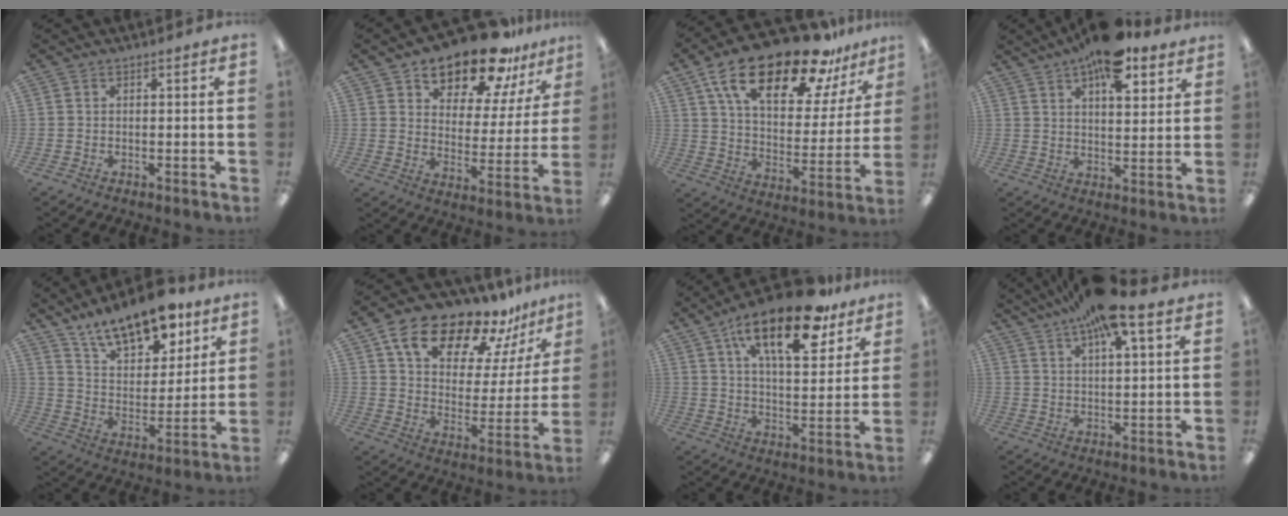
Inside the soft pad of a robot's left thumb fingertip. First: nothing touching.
{"total": 16.0, "force": [13.8, 5.9, 5.6], "torque": [-0.096, -0.104, 0.244]}
{"total": 25.0, "force": [16.6, 10.1, 15.7], "torque": [-0.270, -0.092, 0.282]}
{"total": 12.8, "force": [8.5, 5.3, 7.9], "torque": [-0.108, -0.041, 0.143]}
{"total": 15.7, "force": [12.0, 6.8, 7.6], "torque": [-0.124, -0.066, 0.212]}
{"total": 19.1, "force": [15.0, 8.4, 8.2], "torque": [-0.144, -0.108, 0.261]}
{"total": 20.9, "force": [13.1, 8.1, 14.0], "torque": [-0.214, -0.067, 0.212]}
{"total": 11.2, "force": [8.2, 2.2, 7.3], "torque": [-0.128, -0.036, 0.141]}